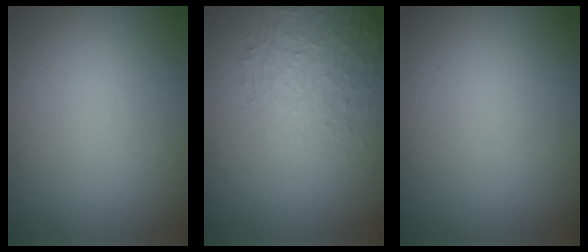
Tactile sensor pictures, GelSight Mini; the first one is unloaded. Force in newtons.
{"total": 1.6, "press": 1.0, "slide": 1.2}
{"total": 0.0}